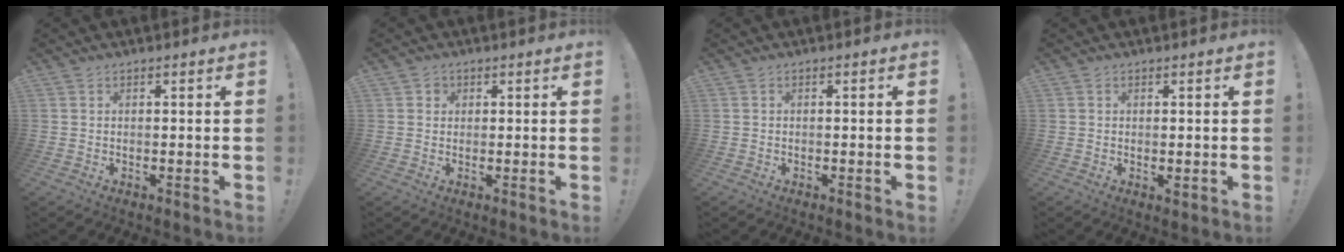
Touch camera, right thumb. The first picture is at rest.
{"total": 1.8, "force": [0.7, 1.6, 0.4], "torque": [-0.002, -0.003, 0.011]}
{"total": 1.2, "force": [-0.3, -0.3, 1.1], "torque": [-0.018, -0.001, -0.006]}
{"total": 0.9, "force": [0.4, 0.6, 0.6], "torque": [-0.002, -0.003, 0.007]}